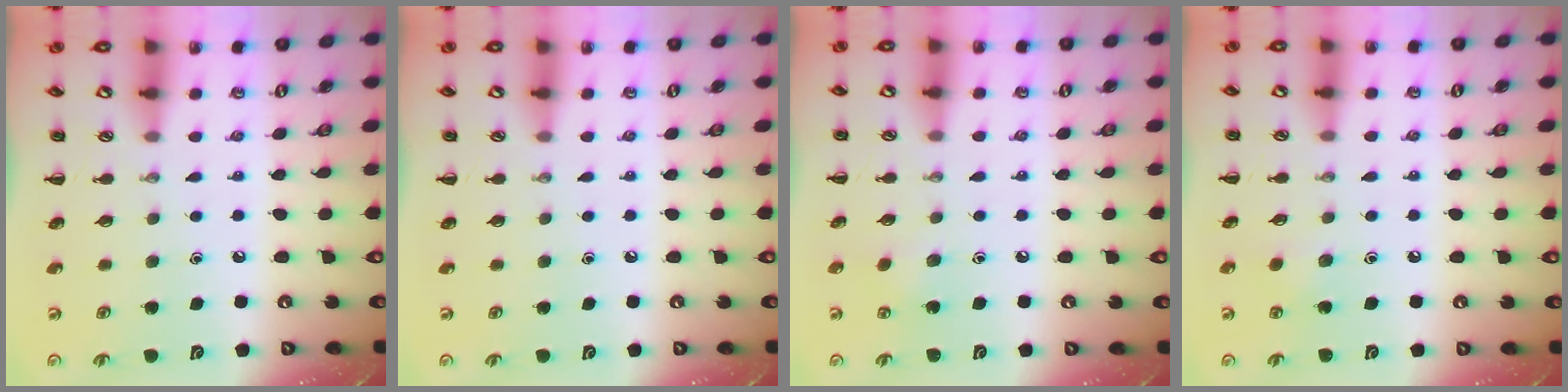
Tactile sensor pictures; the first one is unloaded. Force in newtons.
{"total": 0.0}
{"total": 5.5, "press": 5.2, "slide": 1.5}
{"total": 3.6, "press": 3.5, "slide": 0.9}